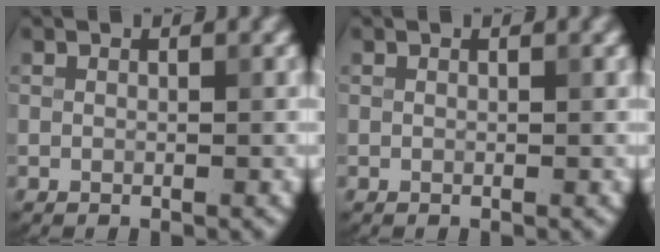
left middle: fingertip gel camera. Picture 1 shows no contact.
{"total": 0.0}